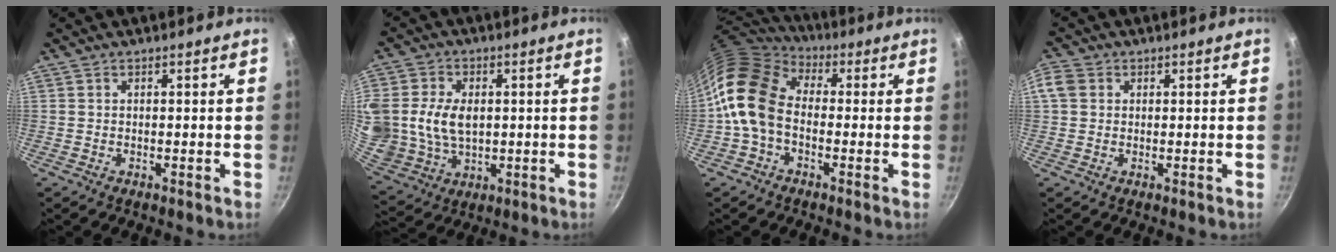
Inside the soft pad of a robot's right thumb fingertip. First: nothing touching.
{"total": 16.7, "force": [1.9, 12.4, 10.9], "torque": [-0.239, -0.004, 0.046]}
{"total": 12.9, "force": [-1.4, 9.2, 9.0], "torque": [-0.148, 0.029, -0.052]}
{"total": 3.6, "force": [0.8, 3.0, 1.9], "torque": [-0.033, 0.004, 0.007]}